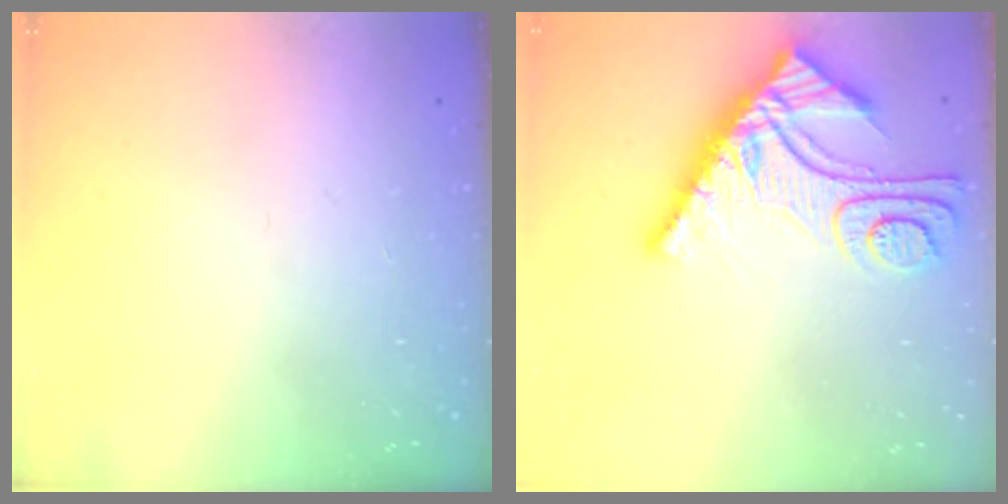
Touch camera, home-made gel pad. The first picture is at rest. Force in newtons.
{"total": 11.6, "press": 11.6, "slide": 1.1}